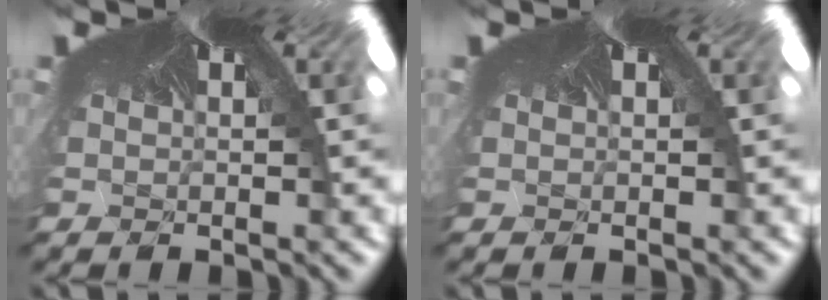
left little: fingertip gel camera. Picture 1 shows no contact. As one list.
[{"total": 0.0}]